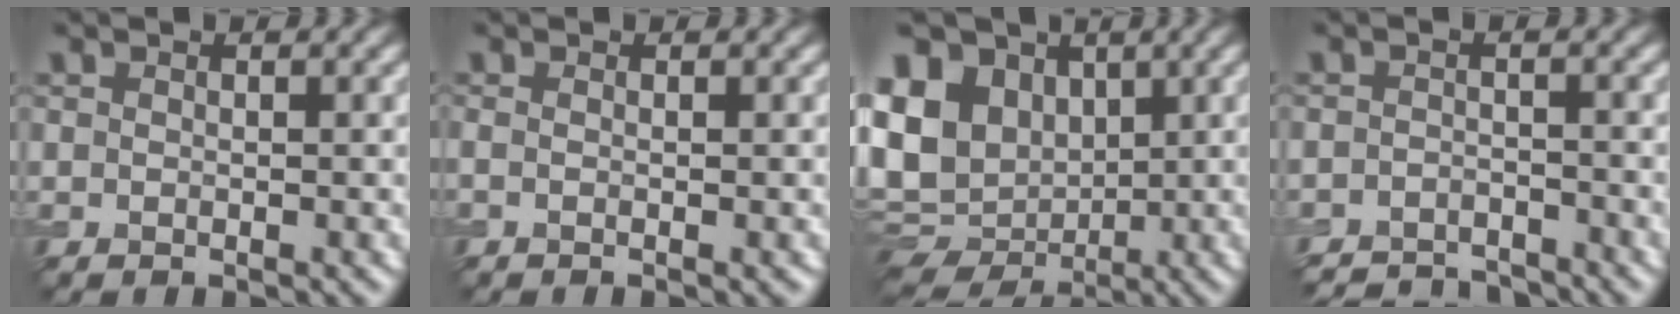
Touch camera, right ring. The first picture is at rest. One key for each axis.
{"total": 1.7, "fx": -0.2, "fy": 0.7, "fz": 1.5, "tx": -0.013, "ty": -0.004, "tz": -0.011}
{"total": 13.2, "fx": 1.2, "fy": 10.7, "fz": 7.6, "tx": -0.168, "ty": 0.008, "tz": 0.020}
{"total": 3.9, "fx": -3.8, "fy": 0.6, "fz": 0.4, "tx": -0.001, "ty": -0.004, "tz": -0.064}